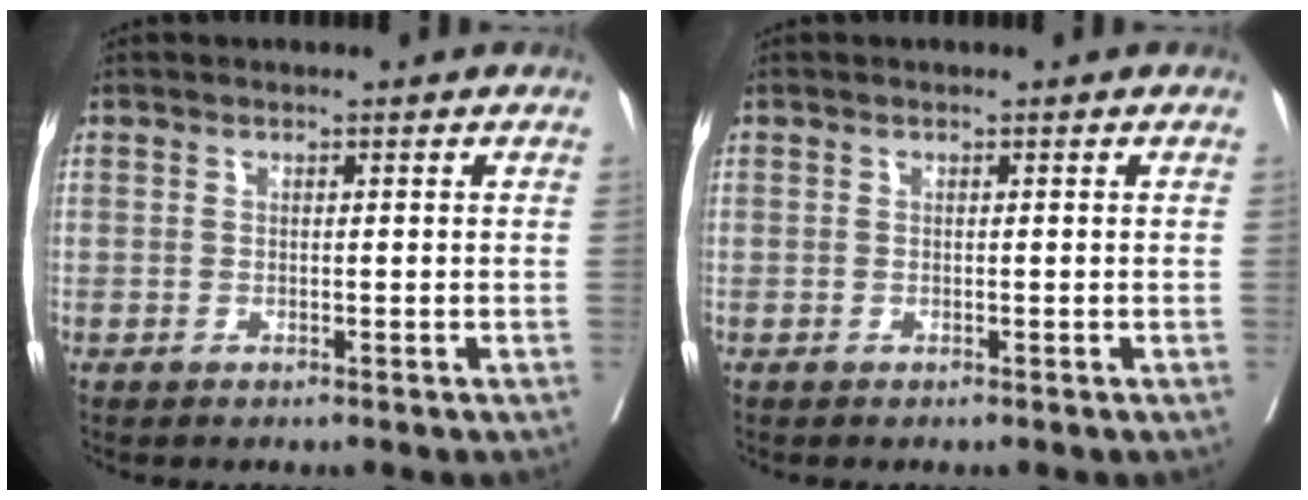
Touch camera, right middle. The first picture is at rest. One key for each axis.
{"total": 0.0}